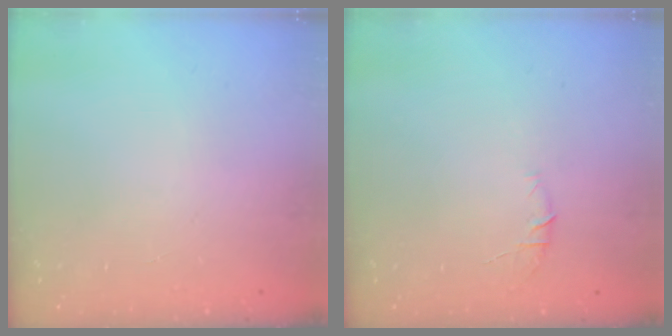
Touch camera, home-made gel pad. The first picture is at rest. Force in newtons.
{"total": 4.8, "press": 4.7, "slide": 1.2}